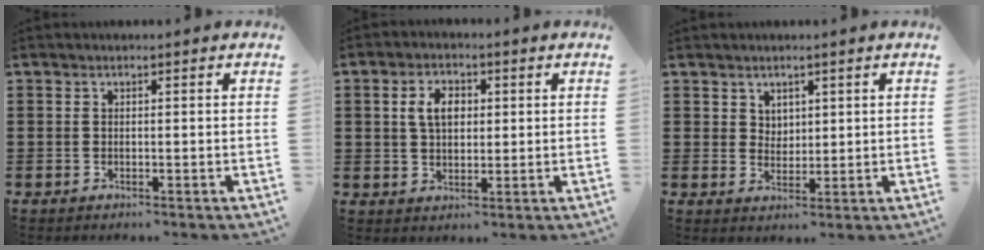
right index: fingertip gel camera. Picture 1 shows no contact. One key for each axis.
{"total": 4.7, "fx": 1.0, "fy": 3.1, "fz": 3.4, "tx": -0.077, "ty": 0.016, "tz": 0.015}
{"total": 2.8, "fx": 1.9, "fy": 2.0, "fz": 0.3, "tx": -0.014, "ty": 0.008, "tz": 0.036}